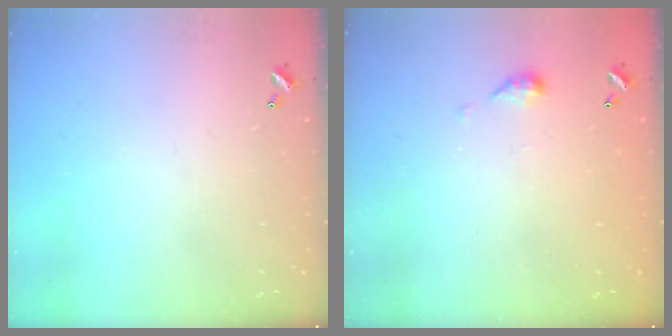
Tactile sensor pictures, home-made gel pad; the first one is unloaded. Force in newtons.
{"total": 3.6, "press": 3.5, "slide": 0.5}